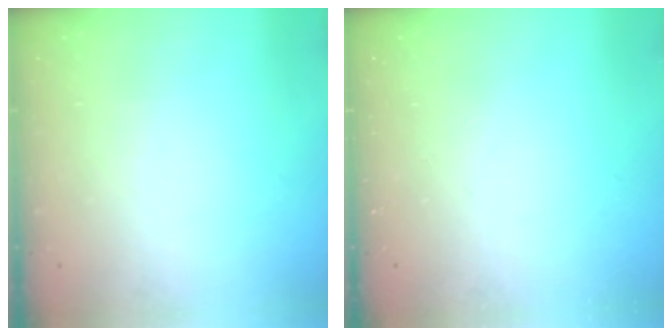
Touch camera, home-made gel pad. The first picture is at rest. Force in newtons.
{"total": 0.0}